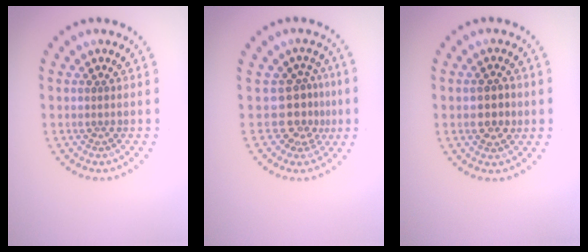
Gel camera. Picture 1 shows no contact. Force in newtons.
{"total": 3.0, "press": 2.1, "slide": 2.1}
{"total": 2.6, "press": 2.6, "slide": 0.1}